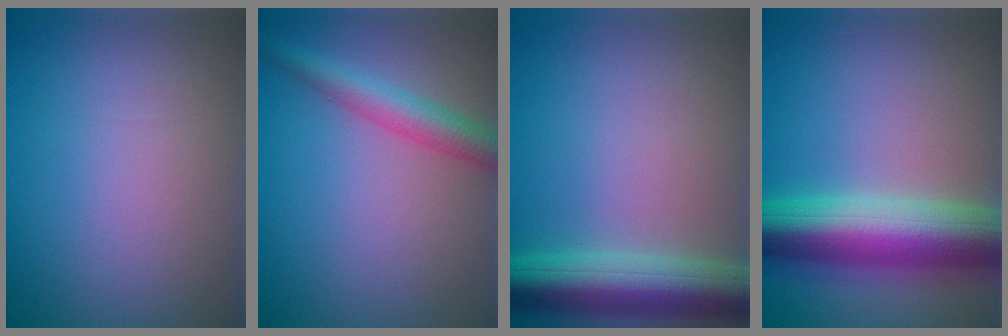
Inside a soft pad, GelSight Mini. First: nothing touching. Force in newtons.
{"total": 3.9, "press": 3.9, "slide": 0.1}
{"total": 7.4, "press": 7.4, "slide": 0.4}
{"total": 10.5, "press": 10.5, "slide": 0.2}